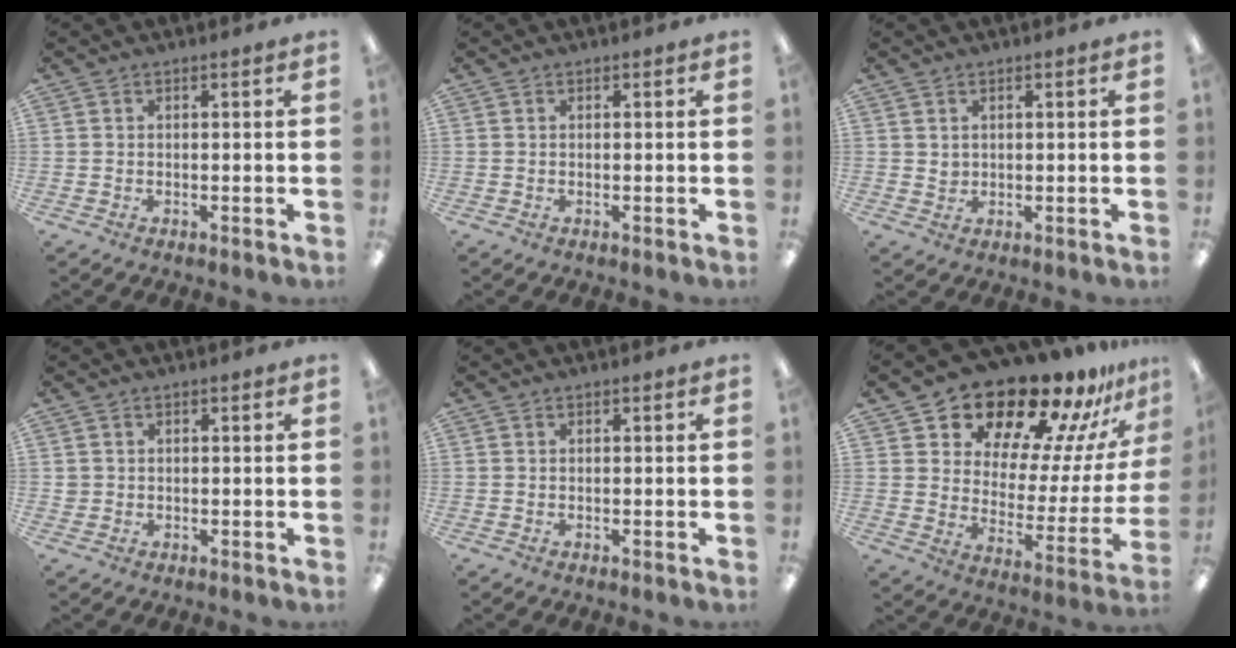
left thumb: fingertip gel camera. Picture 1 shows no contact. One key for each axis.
{"total": 0.0}
{"total": 1.6, "fx": 0.9, "fy": 1.3, "fz": 0.3, "tx": 0.000, "ty": -0.001, "tz": 0.014}
{"total": 1.4, "fx": 0.2, "fy": 1.4, "fz": 0.1, "tx": -0.004, "ty": 0.004, "tz": 0.003}
{"total": 0.0}
{"total": 17.4, "fx": 15.5, "fy": 6.2, "fz": 4.7, "tx": -0.079, "ty": -0.137, "tz": 0.265}